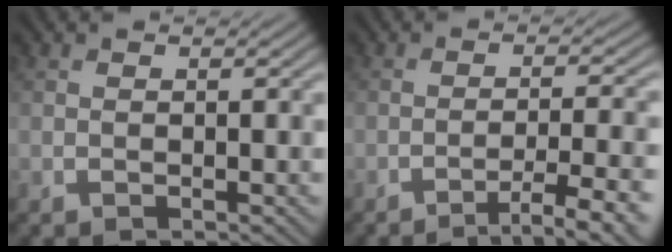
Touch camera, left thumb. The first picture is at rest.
{"total": 7.7, "force": [-4.8, 1.2, 5.9], "torque": [-0.089, 0.010, -0.070]}